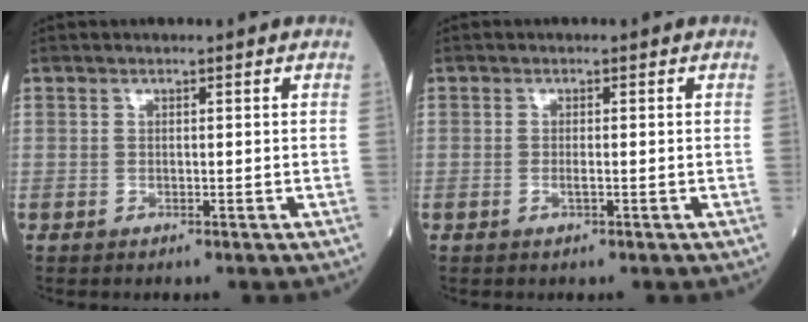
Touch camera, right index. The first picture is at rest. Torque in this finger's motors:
{"motor_torque": [-0.14, -0.11, 0.02, -0.01]}